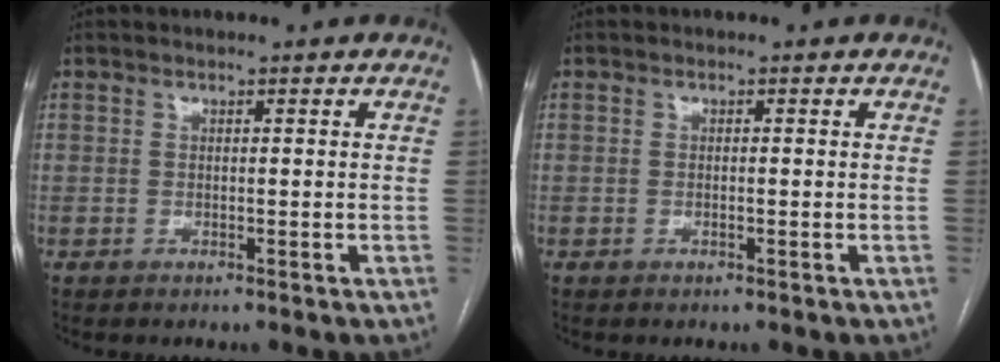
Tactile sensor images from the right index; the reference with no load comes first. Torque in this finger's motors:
{"motor_torque": [-0.16, -0.01, -0.07, -0.01]}